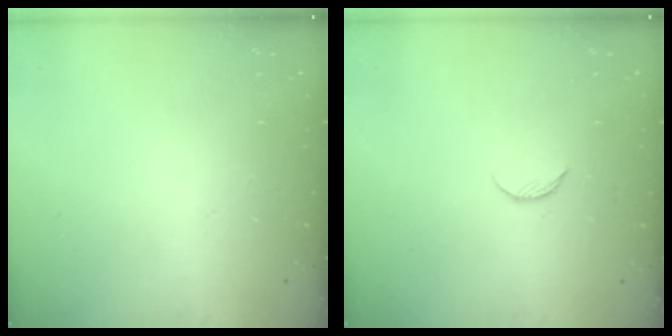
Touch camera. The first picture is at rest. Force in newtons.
{"total": 4.3, "press": 4.3, "slide": 0.5}